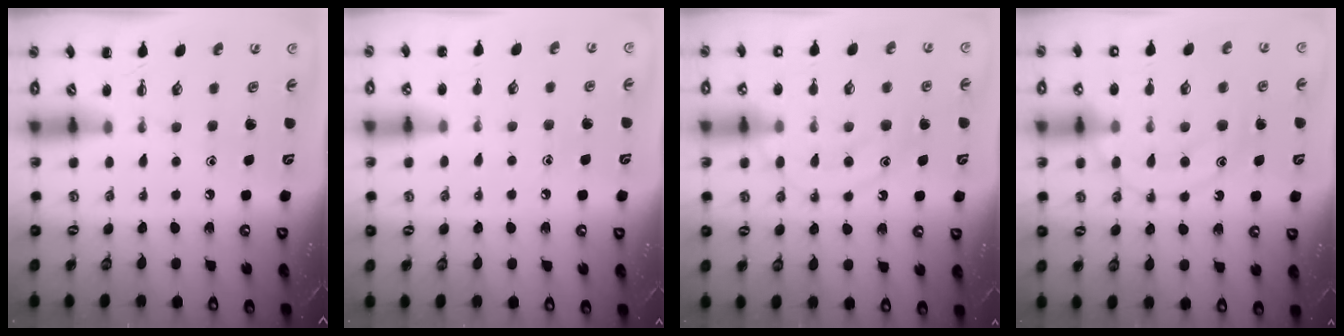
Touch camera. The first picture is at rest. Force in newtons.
{"total": 6.0, "press": 5.6, "slide": 2.0}
{"total": 12.8, "press": 12.8, "slide": 0.7}
{"total": 14.3, "press": 14.3, "slide": 1.0}